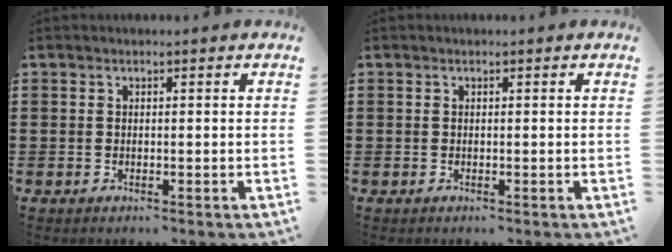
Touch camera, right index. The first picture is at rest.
{"total": 0.0}